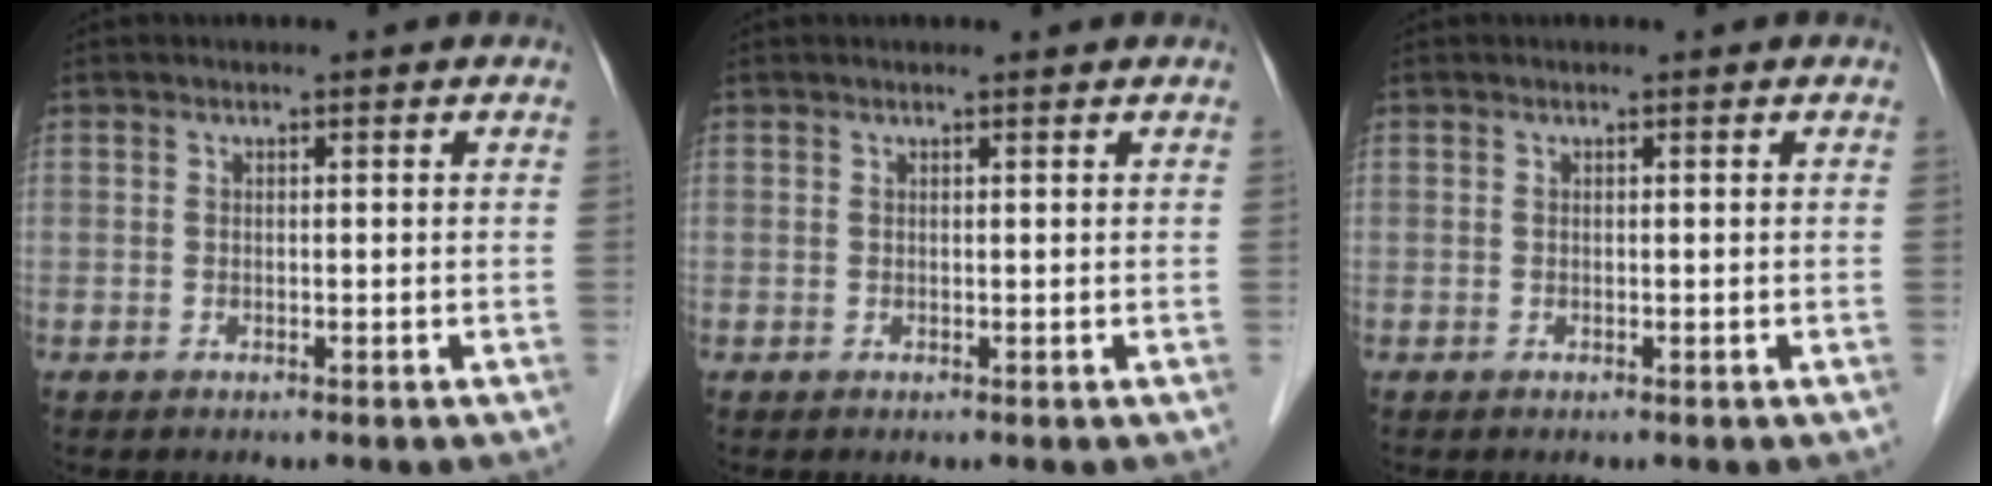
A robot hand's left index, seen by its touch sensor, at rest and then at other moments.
{"total": 0.8, "force": [0.8, 0.0, 0.2], "torque": [-0.008, 0.005, 0.010]}
{"total": 0.0}